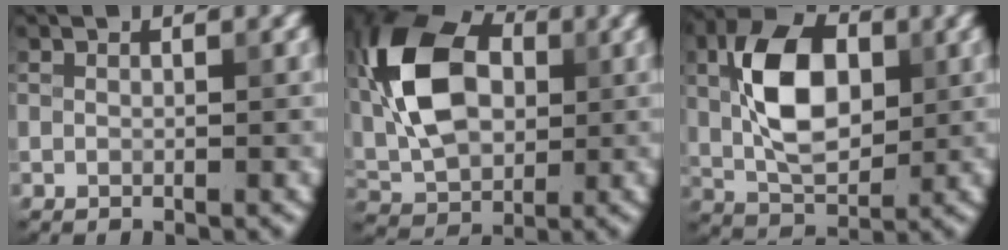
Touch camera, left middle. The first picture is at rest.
{"total": 11.1, "force": [1.8, 7.1, 8.3], "torque": [-0.180, 0.018, 0.021]}
{"total": 8.7, "force": [1.1, 5.0, 7.1], "torque": [-0.132, 0.011, 0.014]}